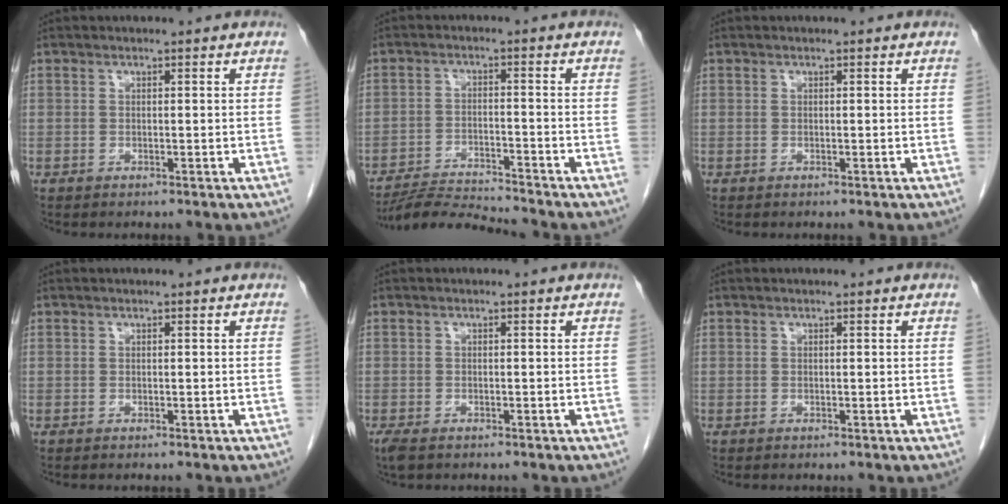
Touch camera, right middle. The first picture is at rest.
{"total": 7.1, "force": [-6.9, -1.6, 0.5], "torque": [-0.007, -0.012, -0.130]}
{"total": 0.0}
{"total": 0.0}
{"total": 2.6, "force": [-1.8, 1.3, 1.4], "torque": [-0.033, -0.006, -0.025]}
{"total": 0.0}